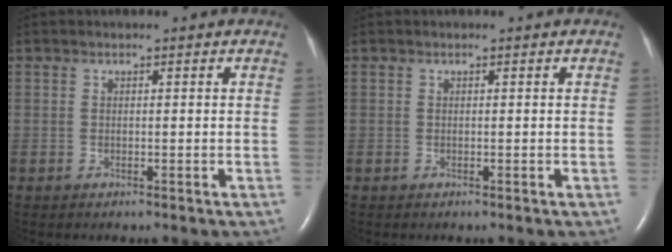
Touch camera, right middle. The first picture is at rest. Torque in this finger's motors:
{"motor_torque": [0.08, -0.09, 0.00, 0.00]}